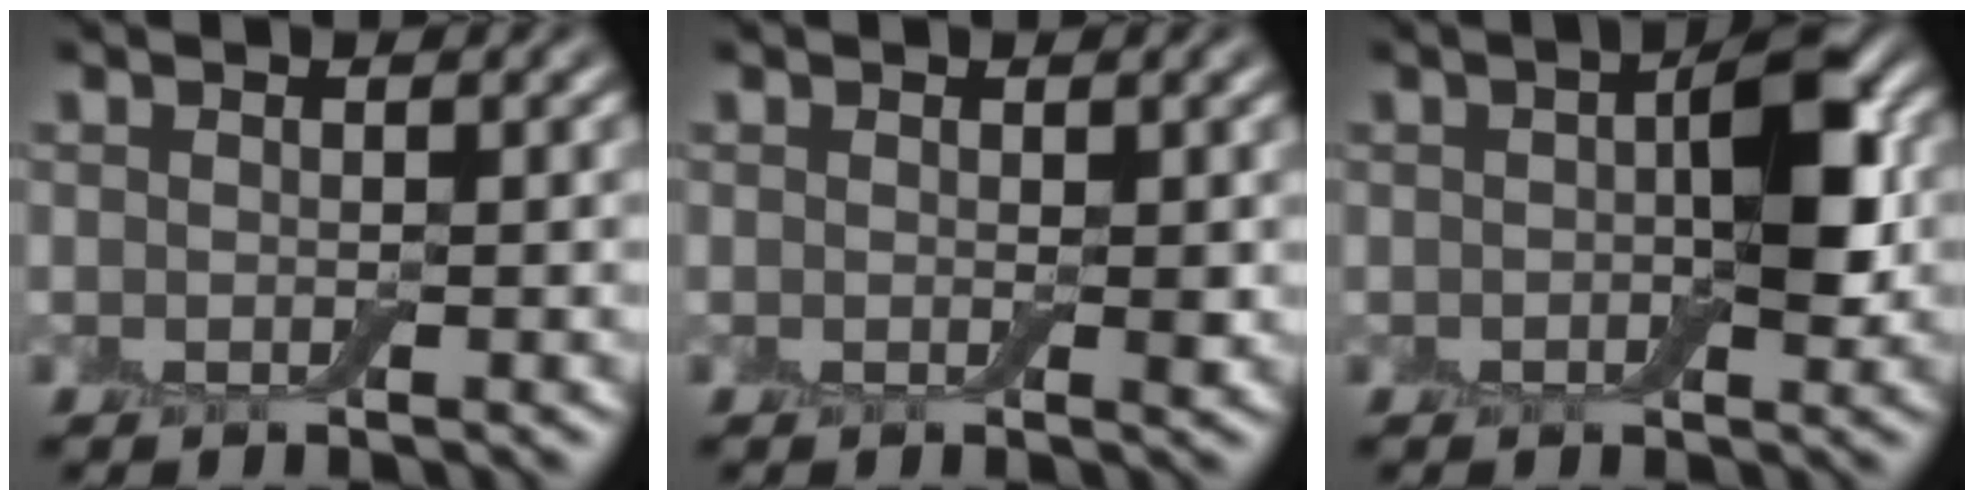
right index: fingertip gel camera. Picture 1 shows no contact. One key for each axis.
{"total": 0.6, "fx": 0.2, "fy": 0.4, "fz": 0.3, "tx": 0.000, "ty": 0.000, "tz": 0.002}
{"total": 5.1, "fx": 0.6, "fy": 2.2, "fz": 4.5, "tx": -0.058, "ty": 0.010, "tz": 0.006}